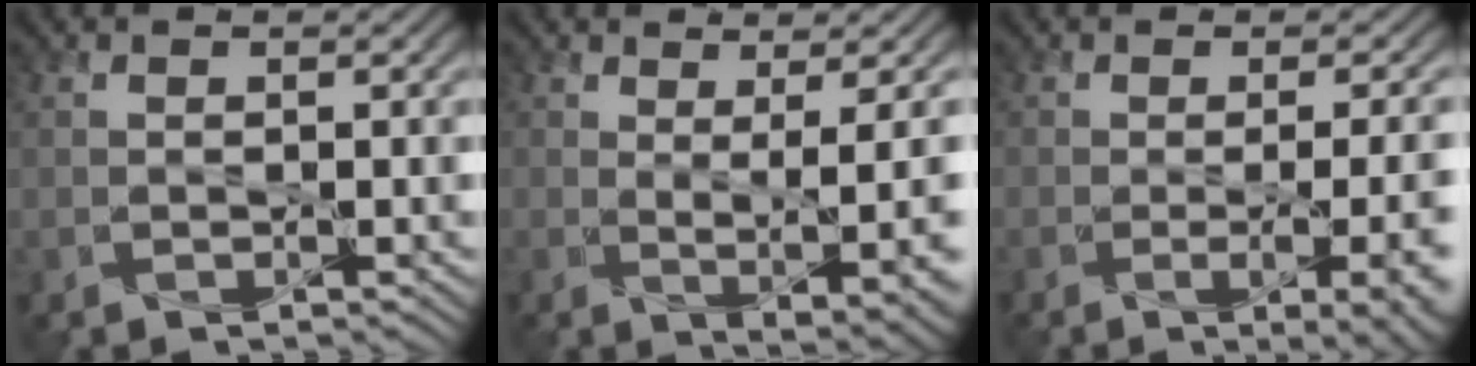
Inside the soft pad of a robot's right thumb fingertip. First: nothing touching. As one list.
[{"total": 5.8, "force": [0.5, 1.6, 5.6], "torque": [-0.081, -0.011, 0.016]}, {"total": 10.4, "force": [-2.5, 4.1, 9.2], "torque": [-0.080, -0.011, -0.019]}]